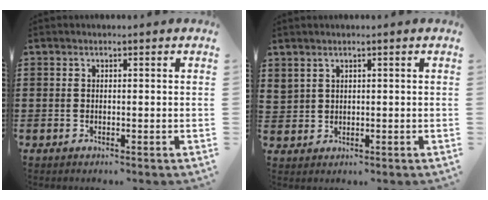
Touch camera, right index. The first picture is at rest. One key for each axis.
{"total": 1.7, "fx": 1.4, "fy": 1.0, "fz": 0.3, "tx": -0.011, "ty": 0.005, "tz": 0.027}